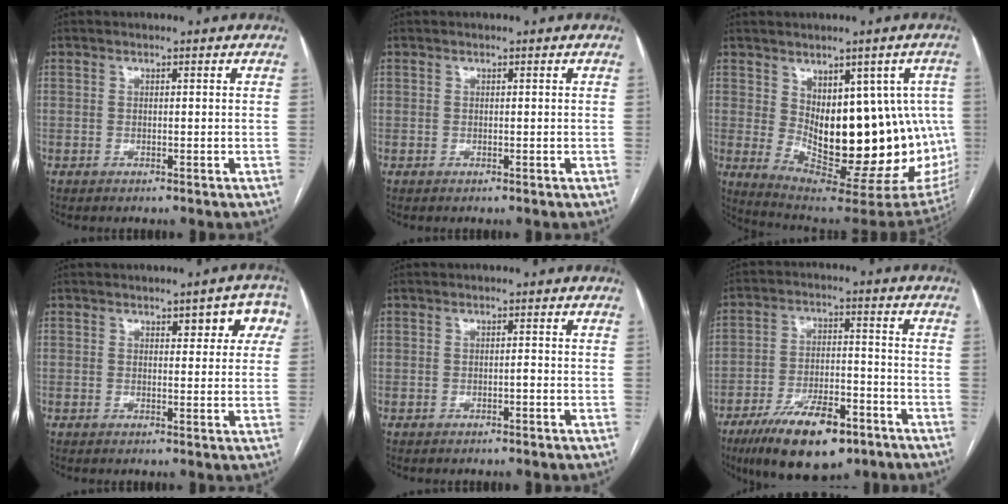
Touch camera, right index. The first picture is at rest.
{"total": 0.0}
{"total": 20.7, "force": [-0.1, 8.9, 18.6], "torque": [-0.194, 0.005, 0.031]}
{"total": 5.8, "force": [2.5, 2.2, 4.7], "torque": [-0.039, 0.015, 0.025]}
{"total": 0.6, "force": [-0.3, 0.1, 0.5], "torque": [-0.008, 0.002, -0.006]}
{"total": 14.1, "force": [-9.0, 5.1, 9.5], "torque": [-0.163, -0.004, -0.147]}